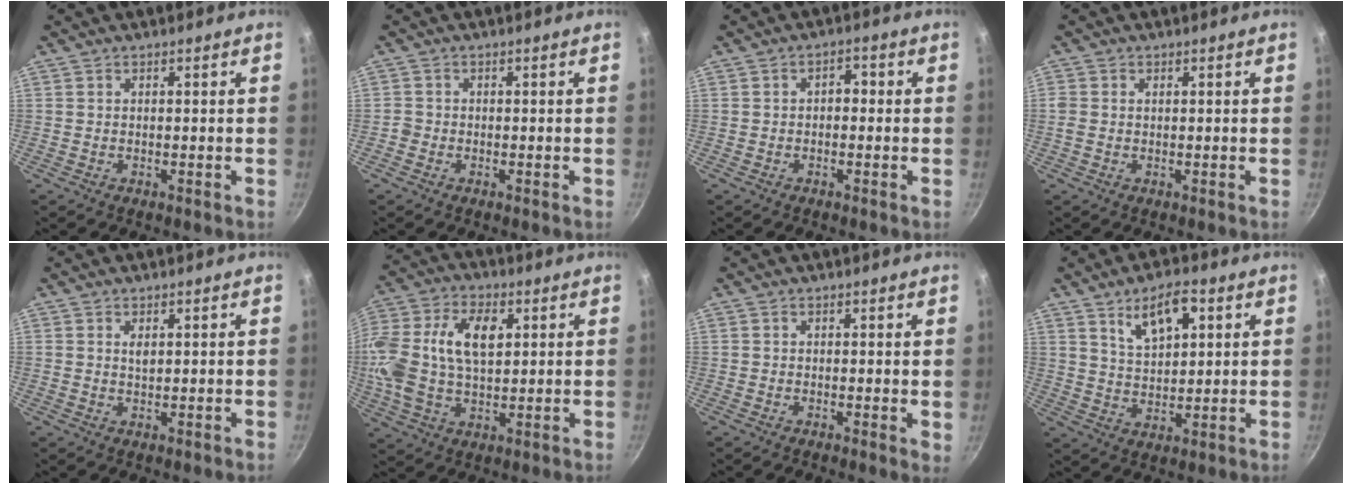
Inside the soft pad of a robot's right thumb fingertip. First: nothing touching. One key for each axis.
{"total": 1.2, "fx": -0.6, "fy": 1.0, "fz": 0.2, "tx": -0.001, "ty": 0.004, "tz": -0.013}
{"total": 2.7, "fx": -0.2, "fy": 1.8, "fz": 2.0, "tx": -0.016, "ty": 0.010, "tz": -0.007}
{"total": 1.5, "fx": 0.2, "fy": 1.1, "fz": 1.0, "tx": -0.021, "ty": 0.004, "tz": 0.002}
{"total": 1.6, "fx": 0.7, "fy": 0.8, "fz": 1.2, "tx": -0.019, "ty": -0.002, "tz": 0.012}
{"total": 18.3, "fx": 3.1, "fy": 11.2, "fz": 14.1, "tx": -0.287, "ty": 0.020, "tz": 0.050}
{"total": 1.6, "fx": 0.5, "fy": 0.6, "fz": 1.4, "tx": -0.014, "ty": -0.002, "tz": 0.003}
{"total": 9.6, "fx": 4.4, "fy": 4.9, "fz": 7.0, "tx": -0.100, "ty": -0.013, "tz": 0.083}